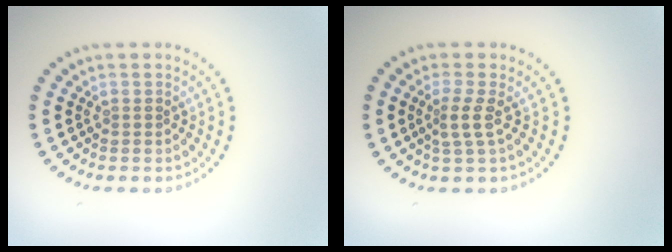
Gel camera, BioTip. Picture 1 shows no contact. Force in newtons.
{"total": 2.0, "press": 1.4, "slide": 1.4}